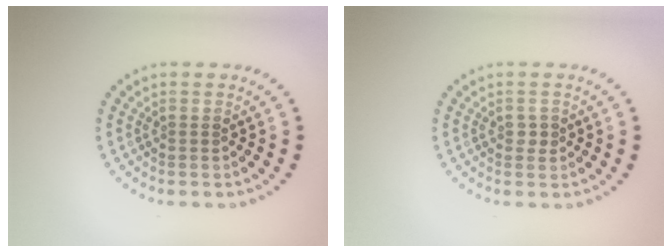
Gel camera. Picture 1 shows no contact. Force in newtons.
{"total": 1.0, "press": 1.0, "slide": 0.2}